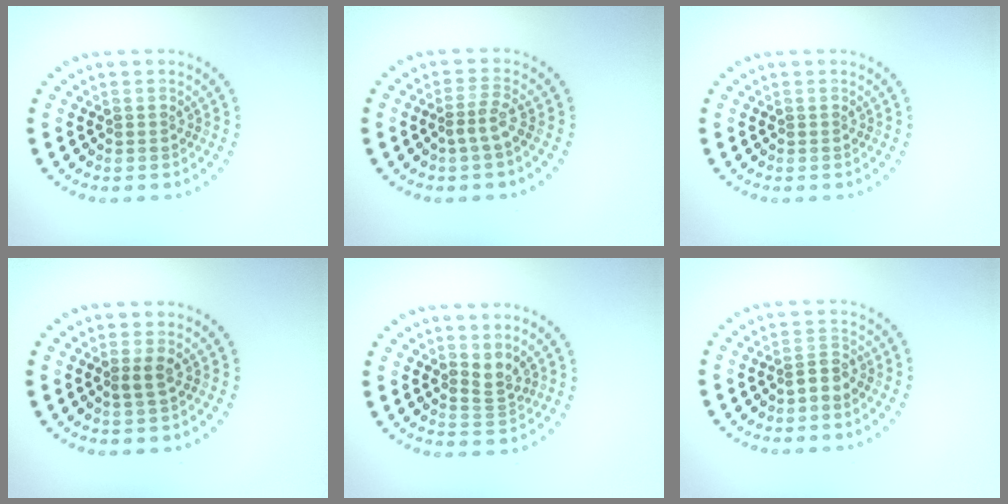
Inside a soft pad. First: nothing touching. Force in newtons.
{"total": 1.7, "press": 1.2, "slide": 1.2}
{"total": 0.0}
{"total": 1.3, "press": 1.1, "slide": 0.7}
{"total": 2.1, "press": 1.4, "slide": 1.6}
{"total": 1.6, "press": 1.2, "slide": 1.0}